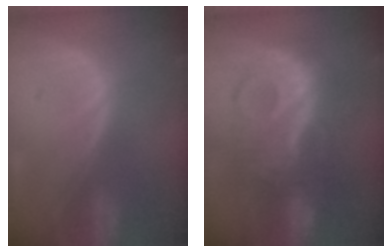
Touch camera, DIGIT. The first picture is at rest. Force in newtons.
{"total": 10.2, "press": 10.2, "slide": 0.4}